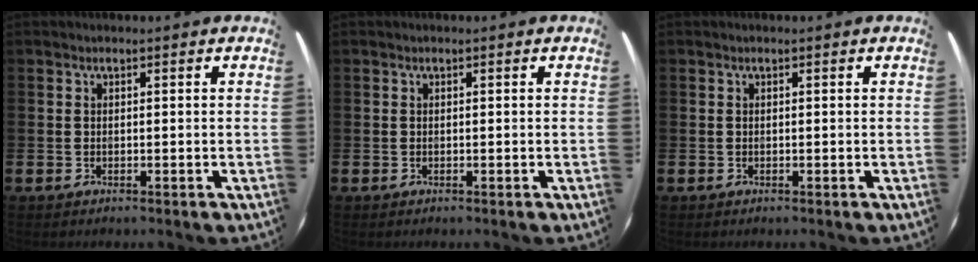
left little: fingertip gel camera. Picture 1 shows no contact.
{"total": 0.0}
{"total": 0.0}